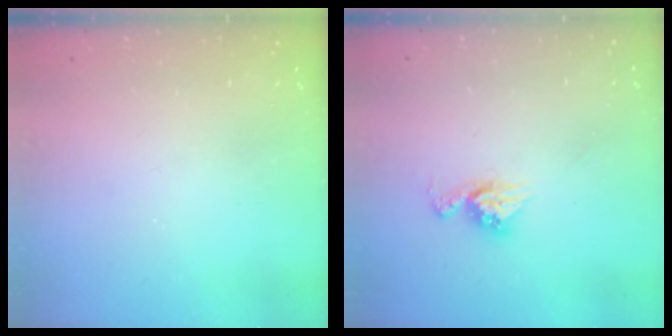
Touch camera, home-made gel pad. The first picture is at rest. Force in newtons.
{"total": 9.0, "press": 8.9, "slide": 0.7}